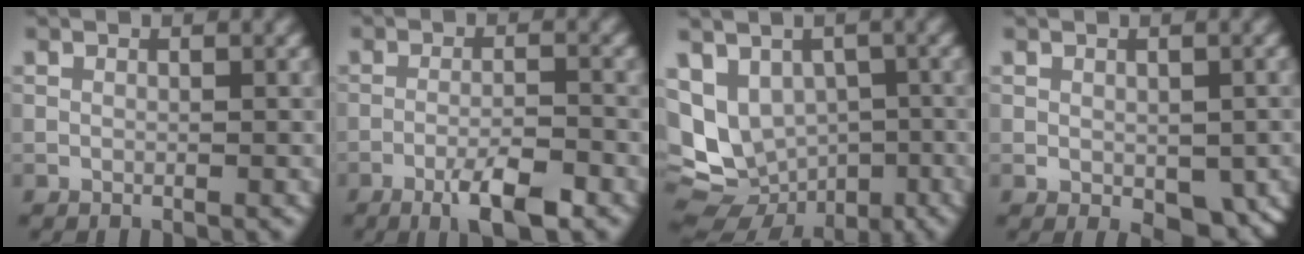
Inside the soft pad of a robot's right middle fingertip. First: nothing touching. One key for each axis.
{"total": 4.5, "fx": -2.8, "fy": 0.7, "fz": 3.5, "tx": -0.065, "ty": 0.001, "tz": -0.050}
{"total": 10.4, "fx": -2.2, "fy": 8.4, "fz": 5.7, "tx": -0.115, "ty": -0.017, "tz": -0.003}
{"total": 3.8, "fx": -1.2, "fy": 2.2, "fz": 2.9, "tx": -0.040, "ty": -0.013, "tz": -0.012}